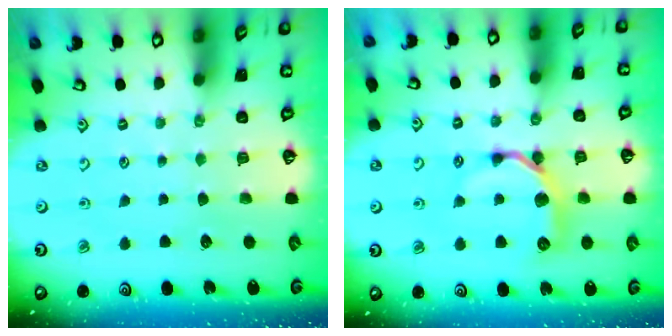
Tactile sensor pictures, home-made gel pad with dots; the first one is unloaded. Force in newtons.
{"total": 9.9, "press": 9.9, "slide": 0.3}